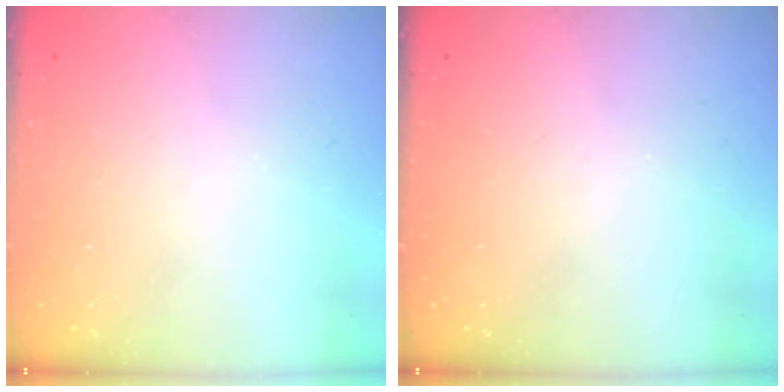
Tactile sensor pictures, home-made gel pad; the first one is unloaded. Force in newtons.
{"total": 0.0}